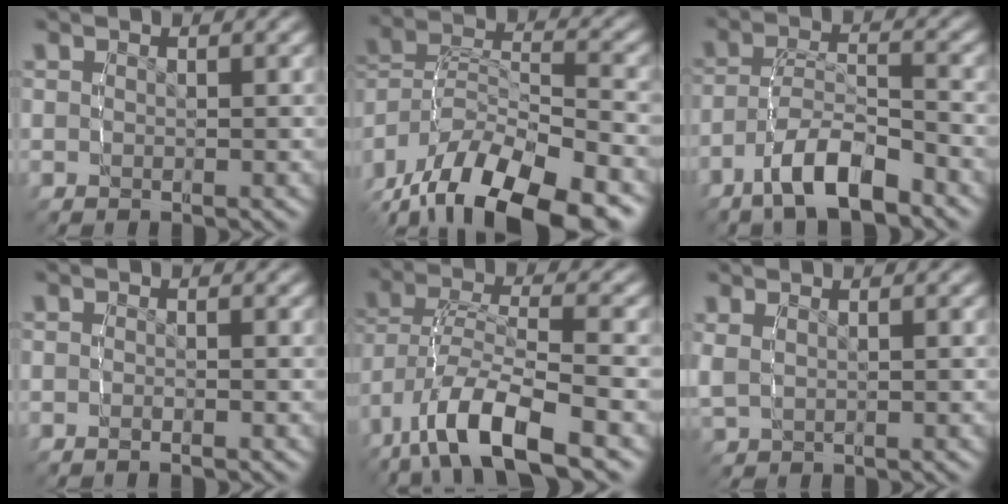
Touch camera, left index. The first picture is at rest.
{"total": 9.4, "force": [-4.0, 6.2, 5.9], "torque": [-0.127, -0.025, -0.054]}
{"total": 5.1, "force": [-3.4, 2.3, 3.0], "torque": [-0.055, 0.001, -0.059]}
{"total": 0.8, "force": [-0.8, -0.1, -0.1], "torque": [-0.006, 0.002, -0.016]}
{"total": 5.9, "force": [-2.4, 2.6, 4.7], "torque": [-0.106, -0.017, -0.026]}
{"total": 1.2, "force": [1.0, 0.5, 0.6], "torque": [-0.023, 0.001, 0.027]}